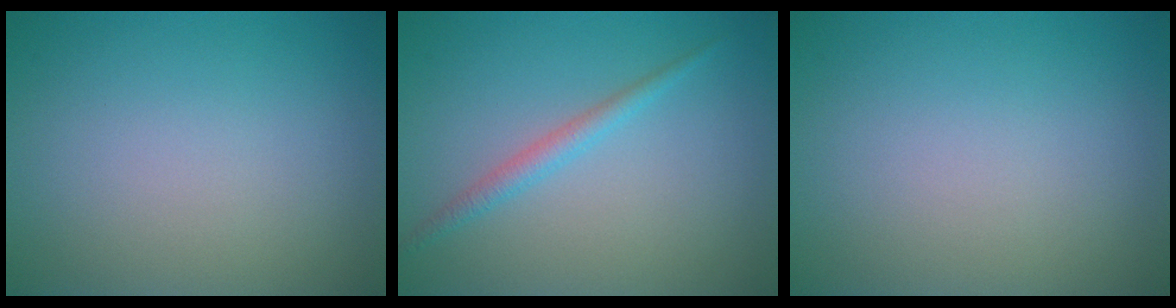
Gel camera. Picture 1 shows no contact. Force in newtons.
{"total": 1.7, "press": 1.7, "slide": 0.1}
{"total": 0.0}